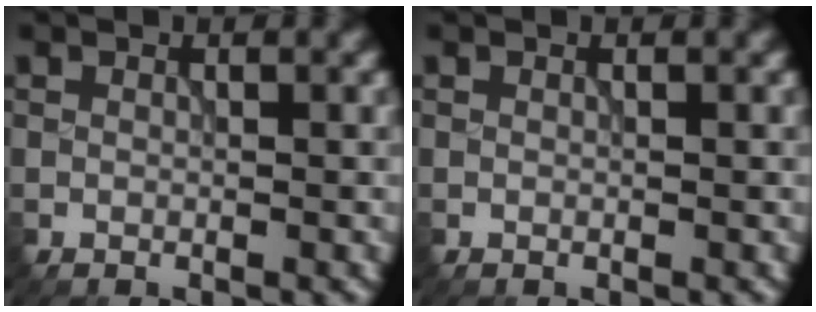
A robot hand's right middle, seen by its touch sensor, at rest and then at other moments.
{"total": 0.0}